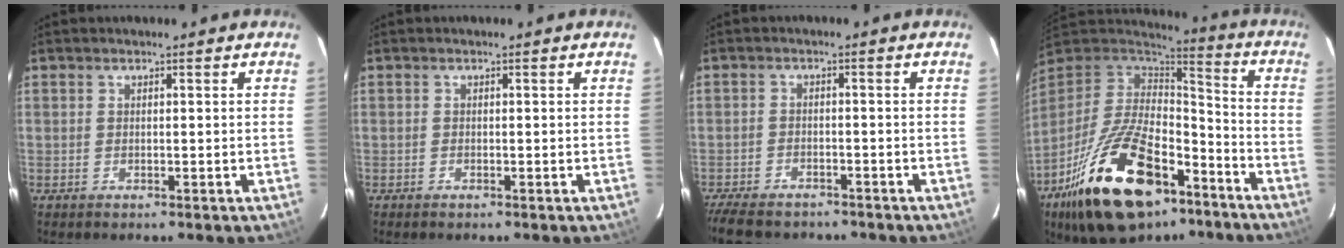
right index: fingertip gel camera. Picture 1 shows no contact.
{"total": 1.2, "force": [-0.5, -0.4, -0.9], "torque": [0.016, -0.002, -0.012]}
{"total": 10.2, "force": [-8.9, 3.7, 3.3], "torque": [-0.096, -0.018, -0.147]}
{"total": 26.7, "force": [-16.2, 12.5, 17.1], "torque": [-0.333, -0.016, -0.255]}